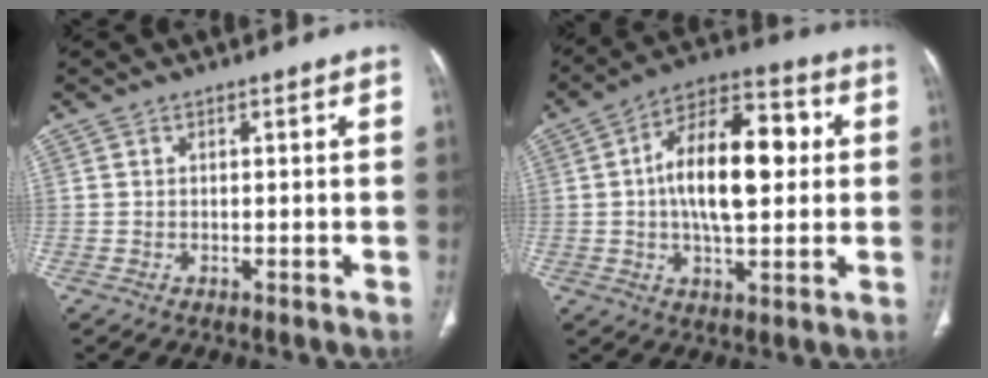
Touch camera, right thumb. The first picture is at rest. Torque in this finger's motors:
{"motor_torque": [1.00, 1.55, 0.22, 0.21, 0.25]}